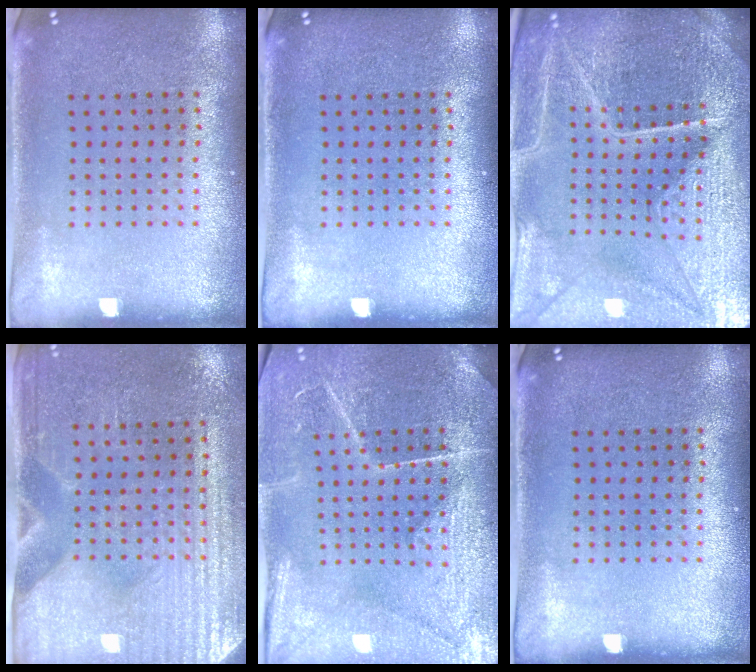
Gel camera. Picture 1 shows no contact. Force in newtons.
{"total": 0.0}
{"total": 5.7, "press": 5.2, "slide": 2.2}
{"total": 3.1, "press": 2.8, "slide": 1.4}
{"total": 3.9, "press": 3.6, "slide": 1.4}
{"total": 0.0}